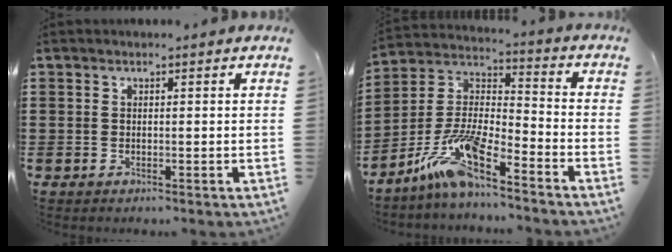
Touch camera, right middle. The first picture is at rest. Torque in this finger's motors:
{"motor_torque": [2.14, 0.00, 0.33, 0.21]}